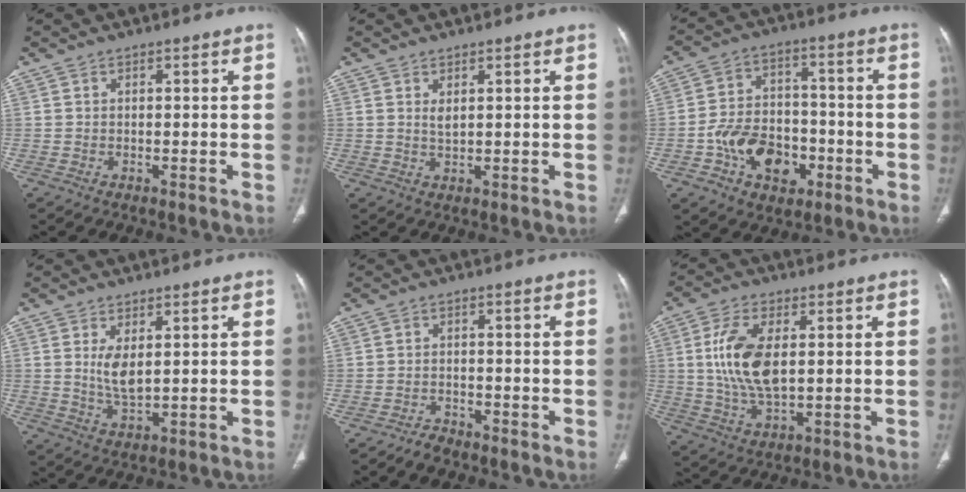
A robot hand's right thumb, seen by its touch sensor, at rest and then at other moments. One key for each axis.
{"total": 1.8, "fx": 0.8, "fy": 0.7, "fz": 1.4, "tx": -0.025, "ty": -0.008, "tz": 0.019}
{"total": 13.6, "fx": -4.9, "fy": 9.4, "fz": 8.4, "tx": -0.108, "ty": 0.035, "tz": -0.079}
{"total": 5.0, "fx": 1.3, "fy": 2.2, "fz": 4.3, "tx": -0.078, "ty": -0.018, "tz": 0.034}
{"total": 2.3, "fx": -2.1, "fy": 0.9, "fz": 0.5, "tx": -0.016, "ty": 0.008, "tz": -0.037}
{"total": 12.3, "fx": 1.8, "fy": 6.3, "fz": 10.4, "tx": -0.209, "ty": -0.007, "tz": 0.038}